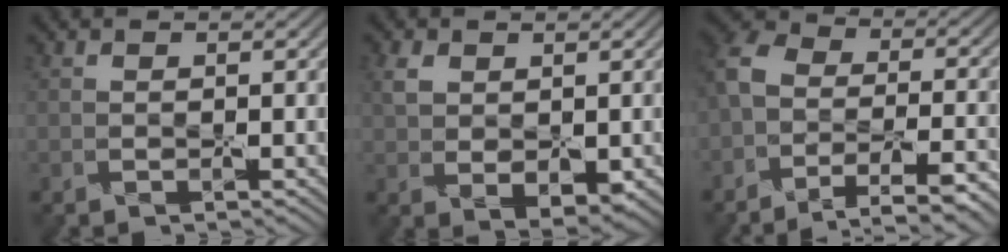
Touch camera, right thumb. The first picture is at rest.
{"total": 4.8, "force": [0.7, 3.1, 3.6], "torque": [-0.065, -0.005, 0.015]}
{"total": 9.4, "force": [-5.4, 4.8, 6.0], "torque": [-0.132, -0.002, -0.096]}